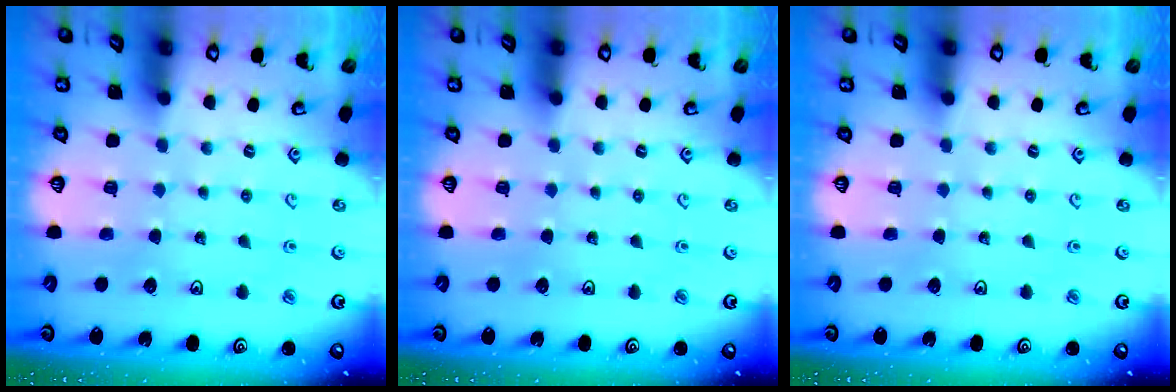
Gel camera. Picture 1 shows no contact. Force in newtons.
{"total": 0.0}
{"total": 0.0}